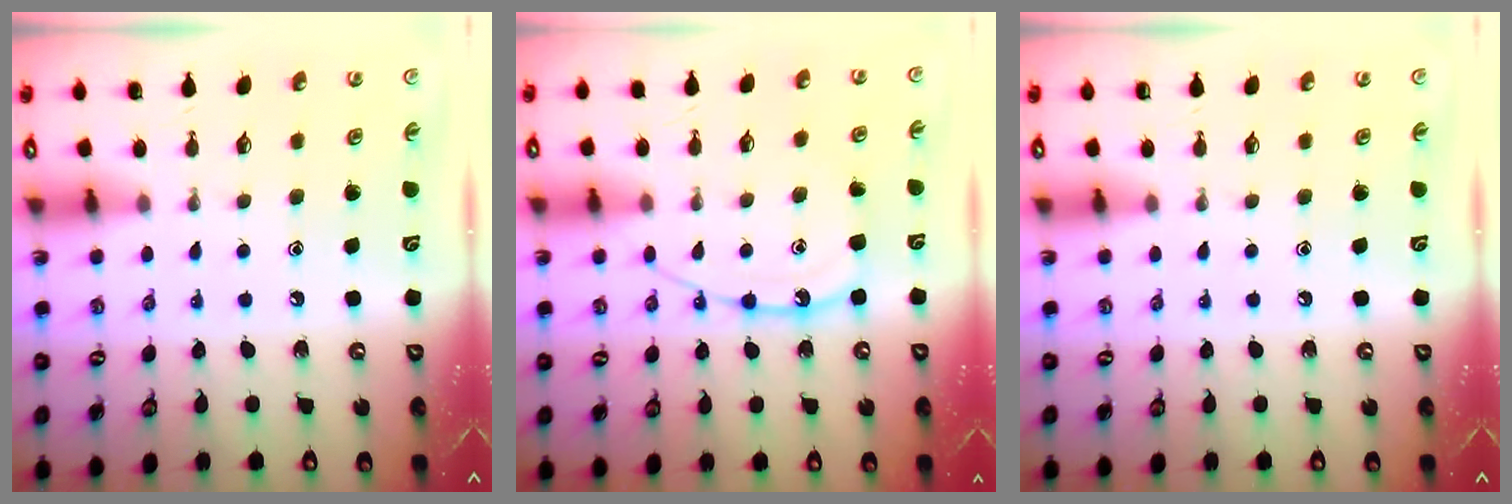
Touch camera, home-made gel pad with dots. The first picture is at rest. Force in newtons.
{"total": 12.6, "press": 12.6, "slide": 0.6}
{"total": 0.0}